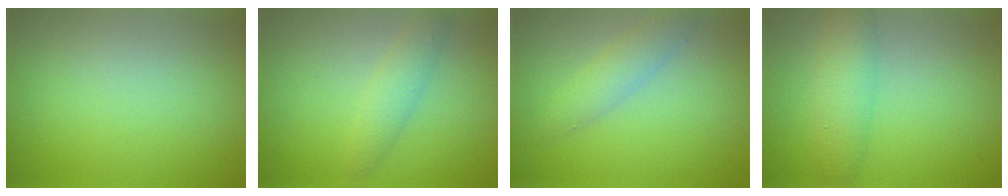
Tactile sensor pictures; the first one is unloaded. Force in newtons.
{"total": 2.4, "press": 2.4, "slide": 0.1}
{"total": 2.5, "press": 2.5, "slide": 0.1}
{"total": 4.4, "press": 4.4, "slide": 0.1}